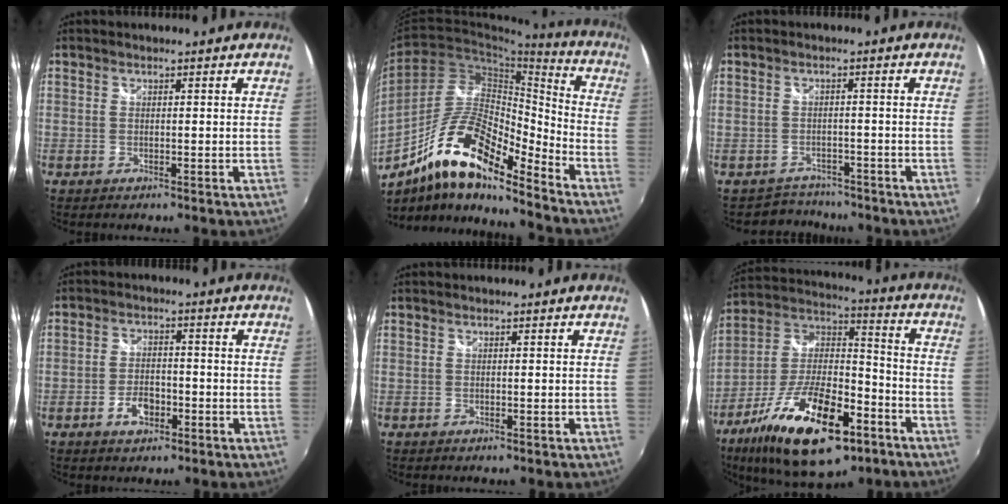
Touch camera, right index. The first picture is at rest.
{"total": 17.4, "force": [-11.7, 4.7, 12.0], "torque": [-0.212, 0.005, -0.222]}
{"total": 4.3, "force": [-3.3, 2.5, -0.9], "torque": [0.007, 0.020, -0.056]}
{"total": 4.9, "force": [-2.4, 2.9, 3.2], "torque": [-0.068, 0.005, -0.038]}
{"total": 0.0}
{"total": 25.5, "force": [-13.2, 10.8, 19.0], "torque": [-0.352, -0.020, -0.218]}